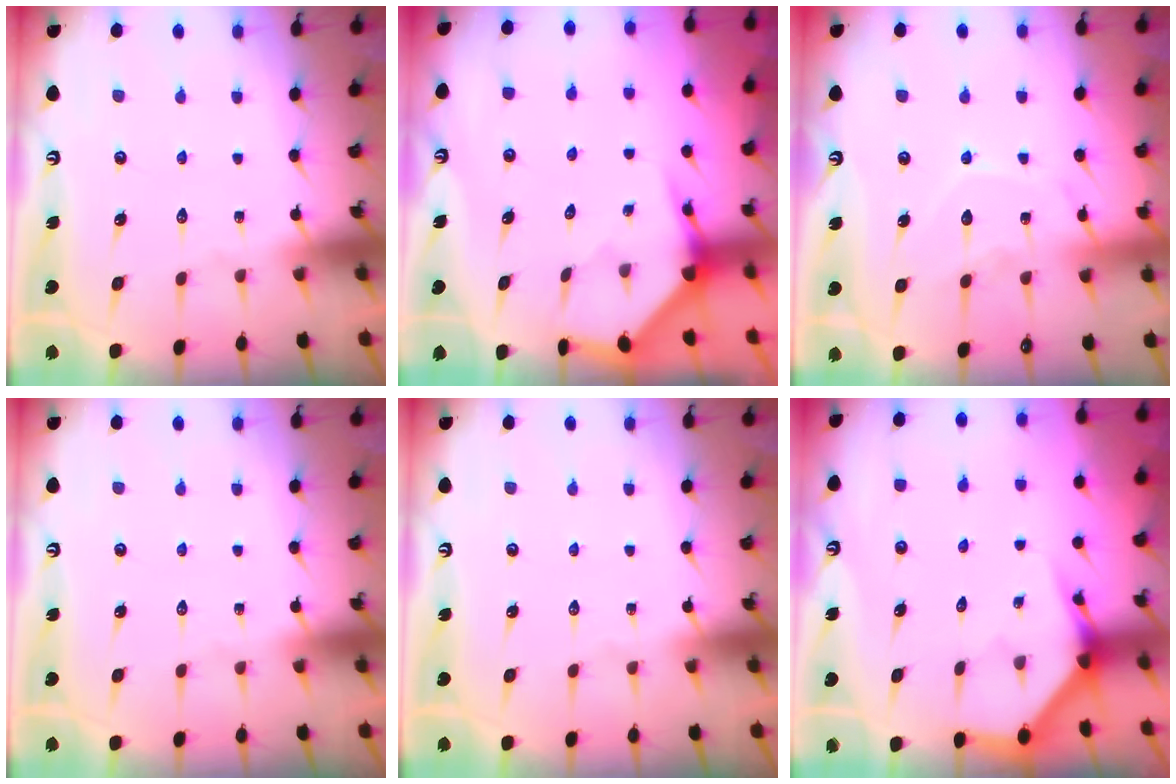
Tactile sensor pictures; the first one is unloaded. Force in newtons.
{"total": 4.1, "press": 4.1, "slide": 0.4}
{"total": 8.9, "press": 8.9, "slide": 0.9}
{"total": 0.0}
{"total": 0.0}
{"total": 3.8, "press": 3.8, "slide": 0.2}